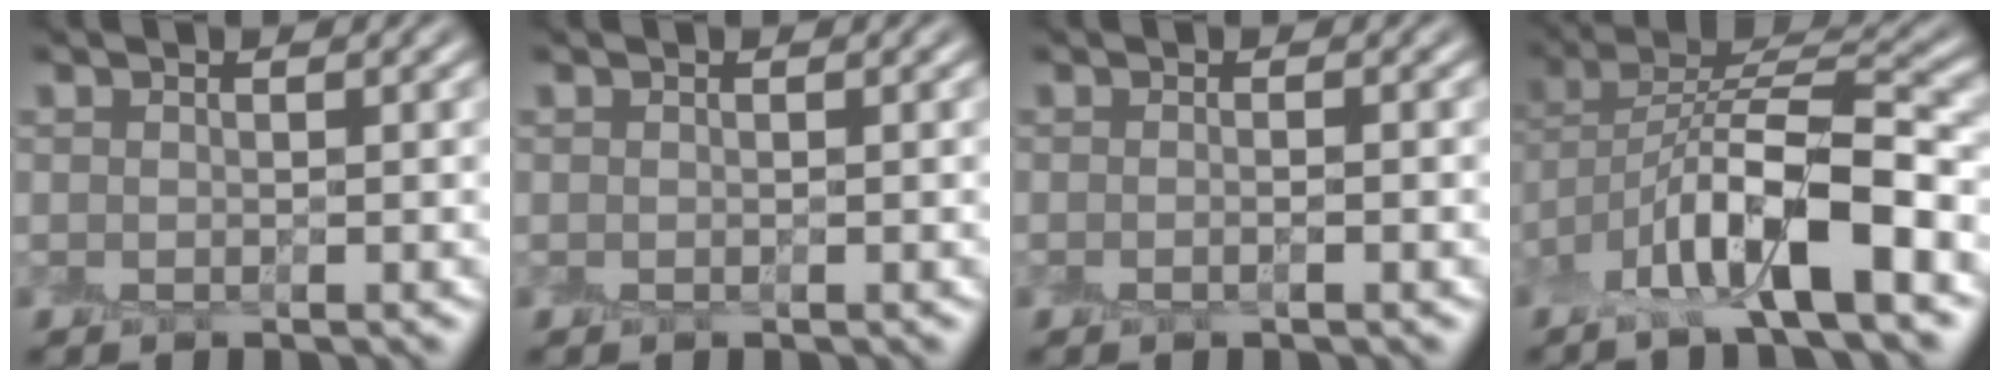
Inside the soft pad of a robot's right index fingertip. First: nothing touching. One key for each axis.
{"total": 0.0}
{"total": 0.7, "fx": -0.4, "fy": -0.1, "fz": 0.6, "tx": -0.011, "ty": -0.006, "tz": -0.008}
{"total": 9.3, "fx": -4.6, "fy": 2.7, "fz": 7.6, "tx": -0.133, "ty": 0.011, "tz": -0.090}